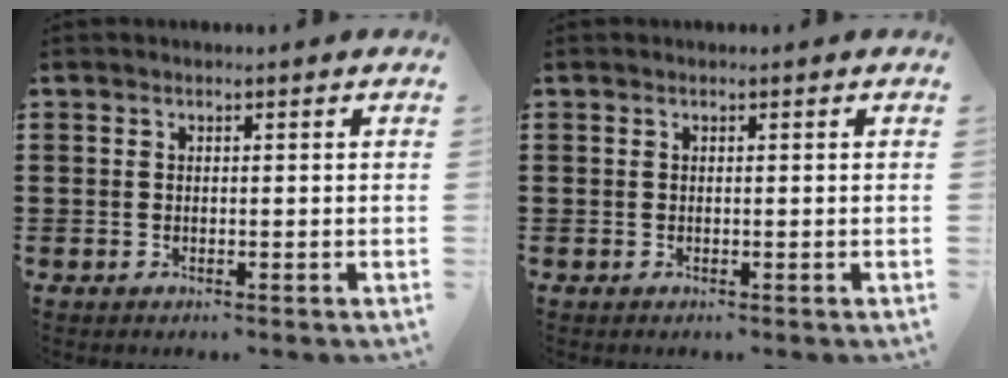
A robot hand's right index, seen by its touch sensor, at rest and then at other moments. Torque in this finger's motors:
{"motor_torque": [1.57, 0.56, 0.00, 0.00]}